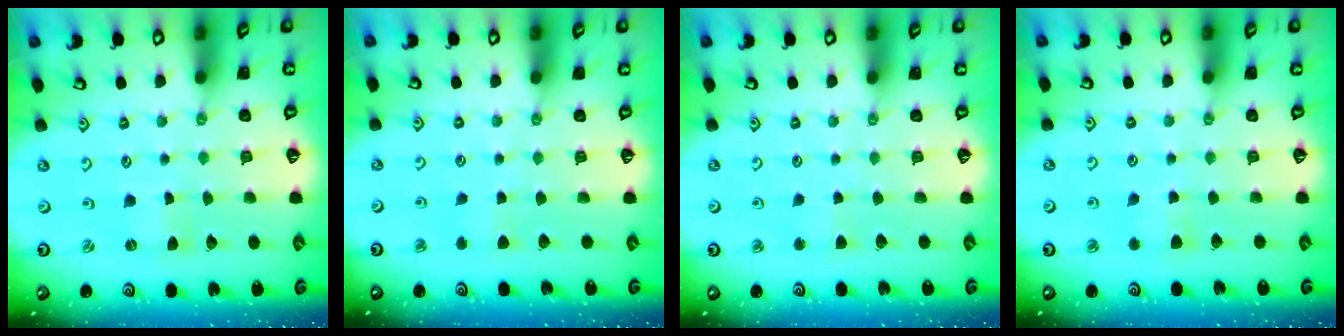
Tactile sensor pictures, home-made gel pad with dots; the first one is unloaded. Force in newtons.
{"total": 3.1, "press": 3.1, "slide": 0.5}
{"total": 2.1, "press": 2.0, "slide": 0.3}
{"total": 4.1, "press": 4.0, "slide": 0.9}